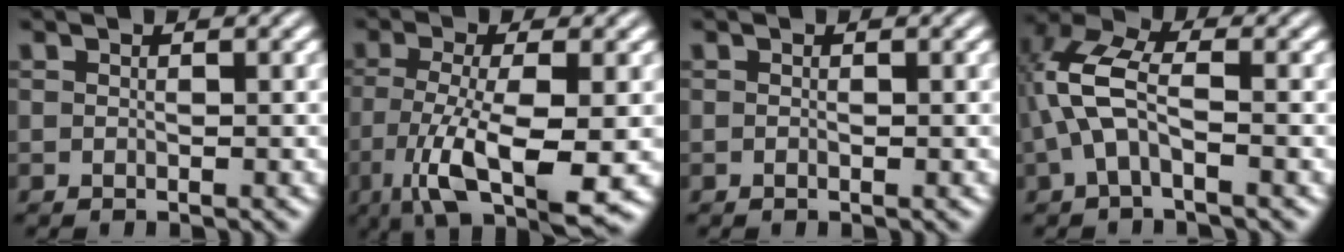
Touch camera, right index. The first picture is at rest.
{"total": 9.5, "force": [-4.0, 3.9, 7.7], "torque": [-0.154, -0.054, -0.038]}
{"total": 0.0}
{"total": 4.4, "force": [0.6, 1.9, 3.9], "torque": [-0.101, -0.010, 0.018]}